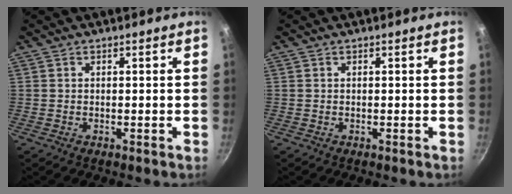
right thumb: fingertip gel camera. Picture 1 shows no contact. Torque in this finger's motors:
{"motor_torque": [-0.04, 0.04, -0.35, -0.36, 0.02]}